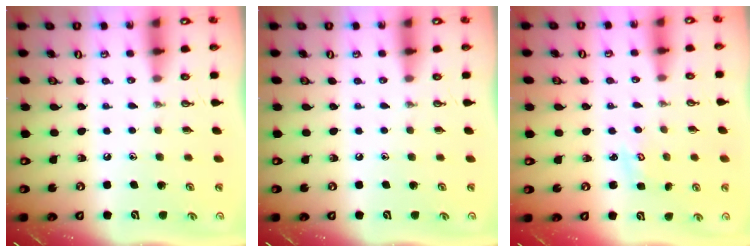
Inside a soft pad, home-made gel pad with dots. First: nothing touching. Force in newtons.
{"total": 0.0}
{"total": 1.7, "press": 1.7, "slide": 0.2}